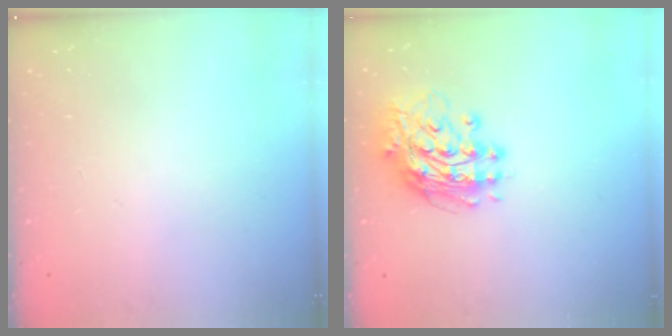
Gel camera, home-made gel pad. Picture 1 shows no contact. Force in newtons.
{"total": 12.2, "press": 12.1, "slide": 1.3}